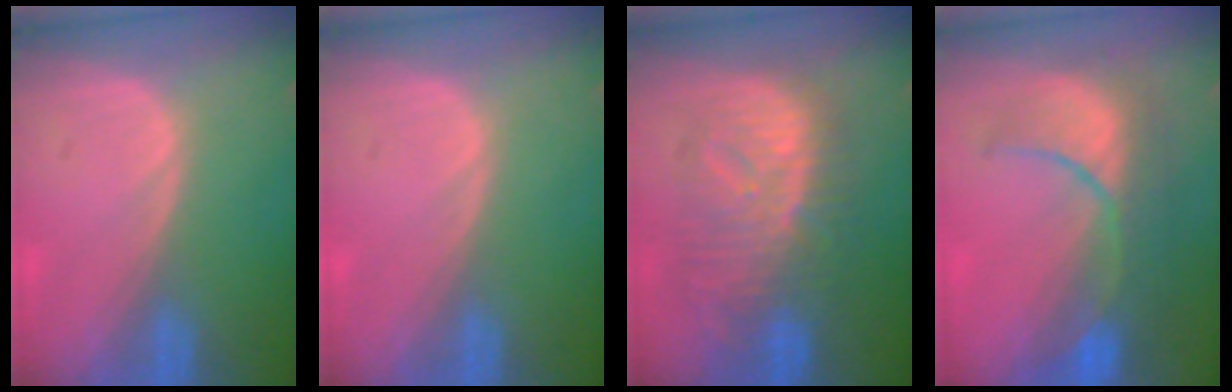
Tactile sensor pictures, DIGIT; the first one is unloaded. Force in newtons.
{"total": 0.0}
{"total": 10.4, "press": 10.4, "slide": 0.8}
{"total": 10.0, "press": 9.1, "slide": 4.2}